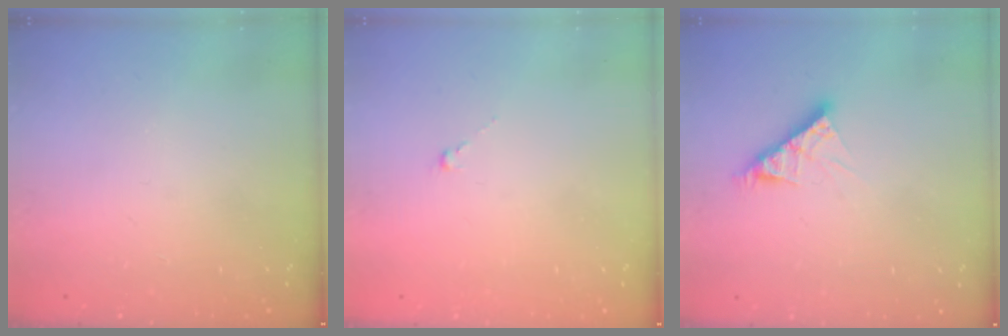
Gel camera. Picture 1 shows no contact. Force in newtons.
{"total": 0.0}
{"total": 6.9, "press": 6.9, "slide": 0.6}